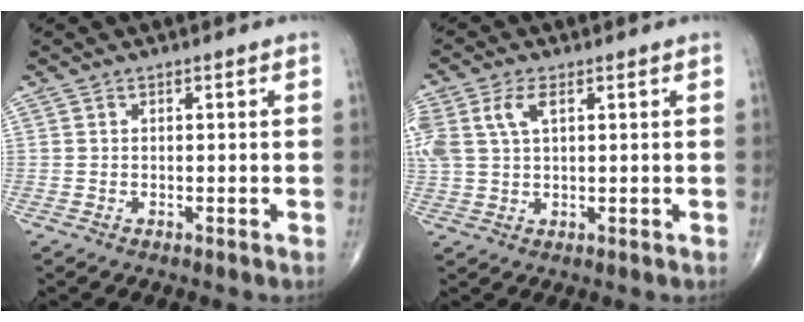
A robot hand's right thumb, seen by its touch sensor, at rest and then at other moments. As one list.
[{"total": 7.8, "force": [2.8, 4.2, 6.0], "torque": [-0.151, 0.011, 0.059]}]